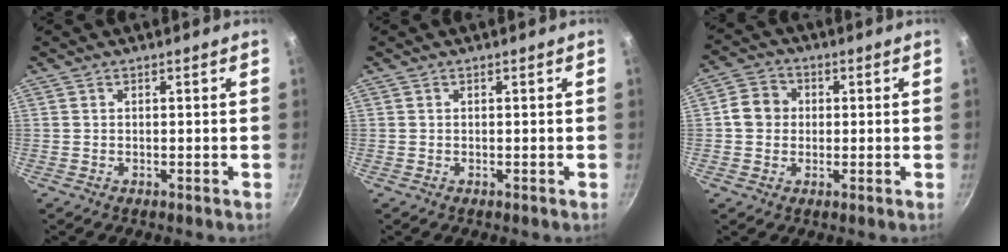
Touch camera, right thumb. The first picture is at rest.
{"total": 0.0}
{"total": 5.7, "force": [0.3, 5.2, 2.5], "torque": [-0.019, 0.010, -0.010]}